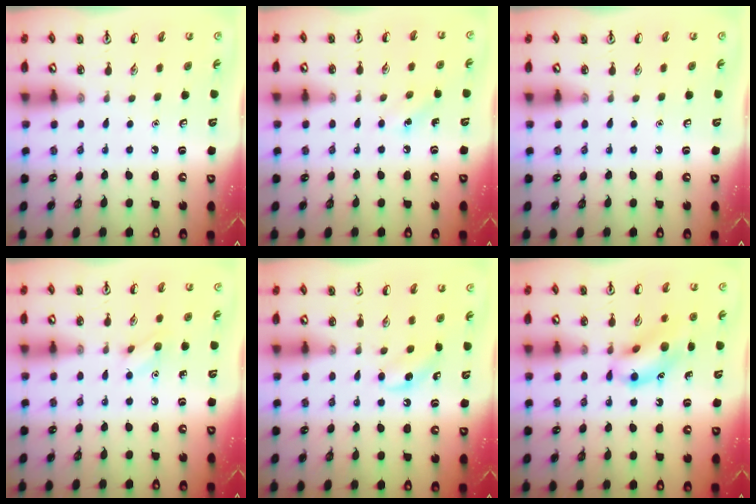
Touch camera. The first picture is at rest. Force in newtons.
{"total": 5.4, "press": 5.2, "slide": 1.5}
{"total": 0.0}
{"total": 5.9, "press": 5.8, "slide": 1.2}
{"total": 4.1, "press": 3.7, "slide": 1.7}
{"total": 13.5, "press": 13.2, "slide": 2.4}